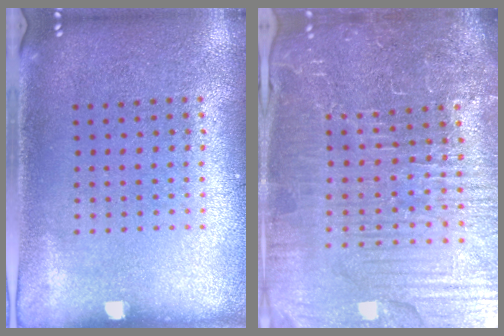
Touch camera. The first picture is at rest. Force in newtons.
{"total": 6.0, "press": 5.5, "slide": 2.5}